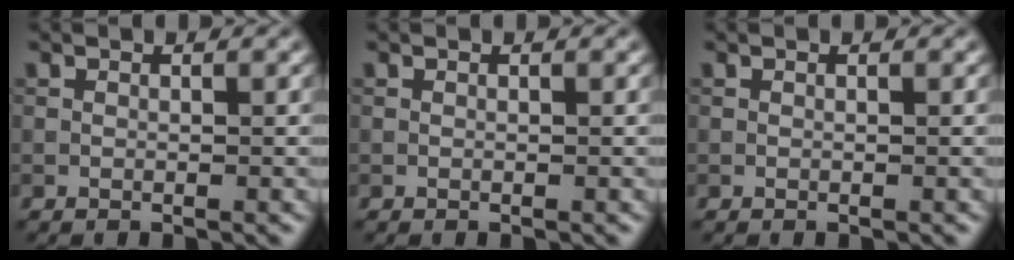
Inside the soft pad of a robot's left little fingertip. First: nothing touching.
{"total": 0.0}
{"total": 0.0}